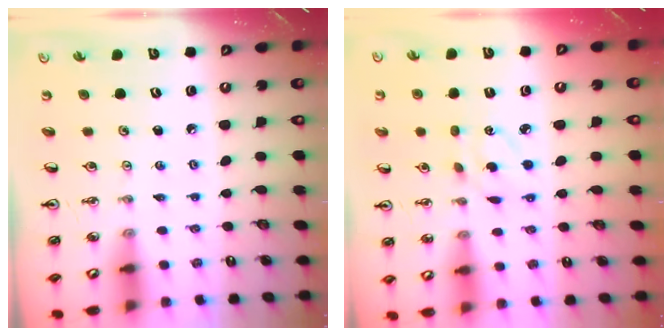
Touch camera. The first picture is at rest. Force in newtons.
{"total": 3.9, "press": 3.9, "slide": 0.4}